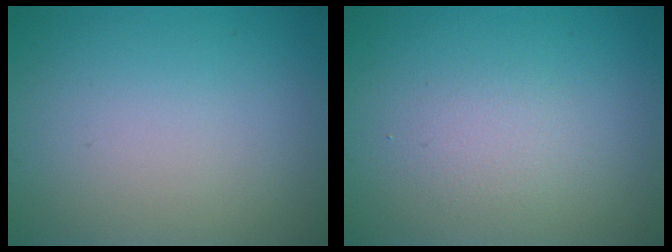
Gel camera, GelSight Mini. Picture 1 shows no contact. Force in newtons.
{"total": 1.5, "press": 1.5, "slide": 0.1}